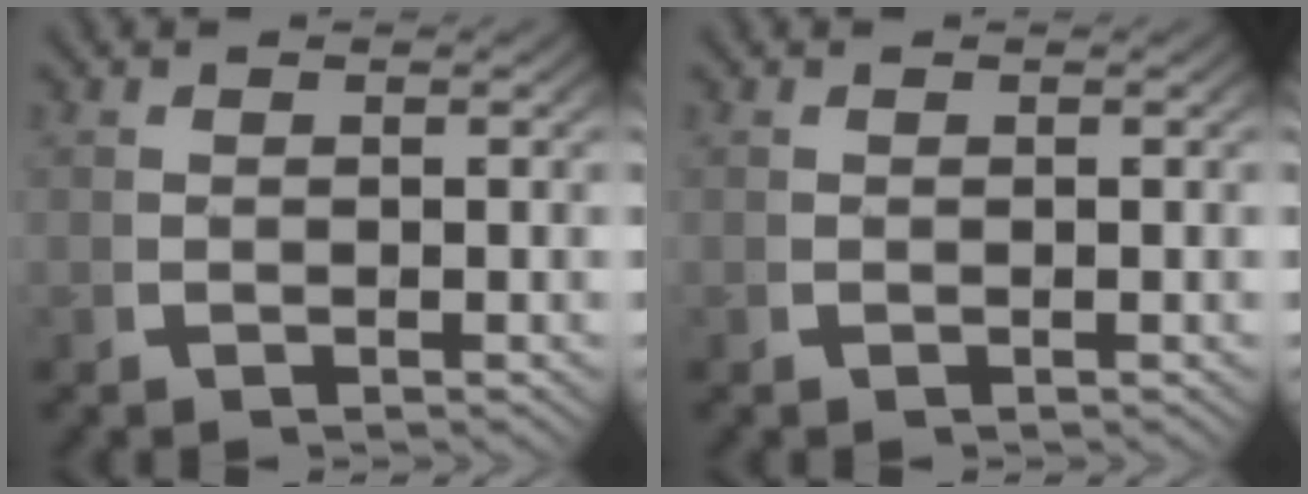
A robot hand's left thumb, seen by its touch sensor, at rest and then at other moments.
{"total": 0.0}